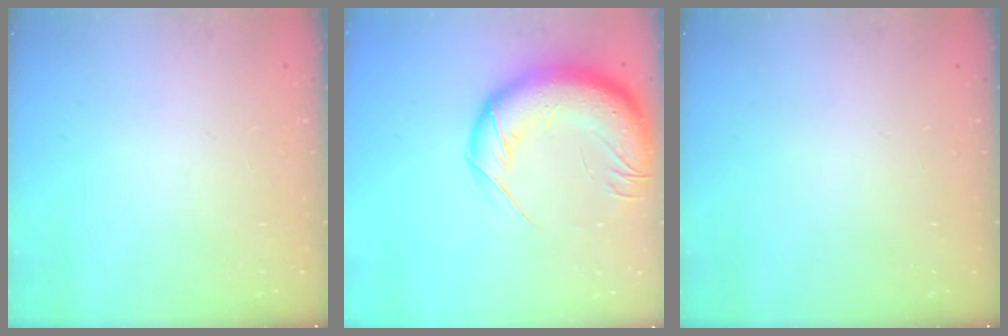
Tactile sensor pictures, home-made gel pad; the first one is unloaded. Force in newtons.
{"total": 20.9, "press": 20.3, "slide": 4.9}
{"total": 0.0}